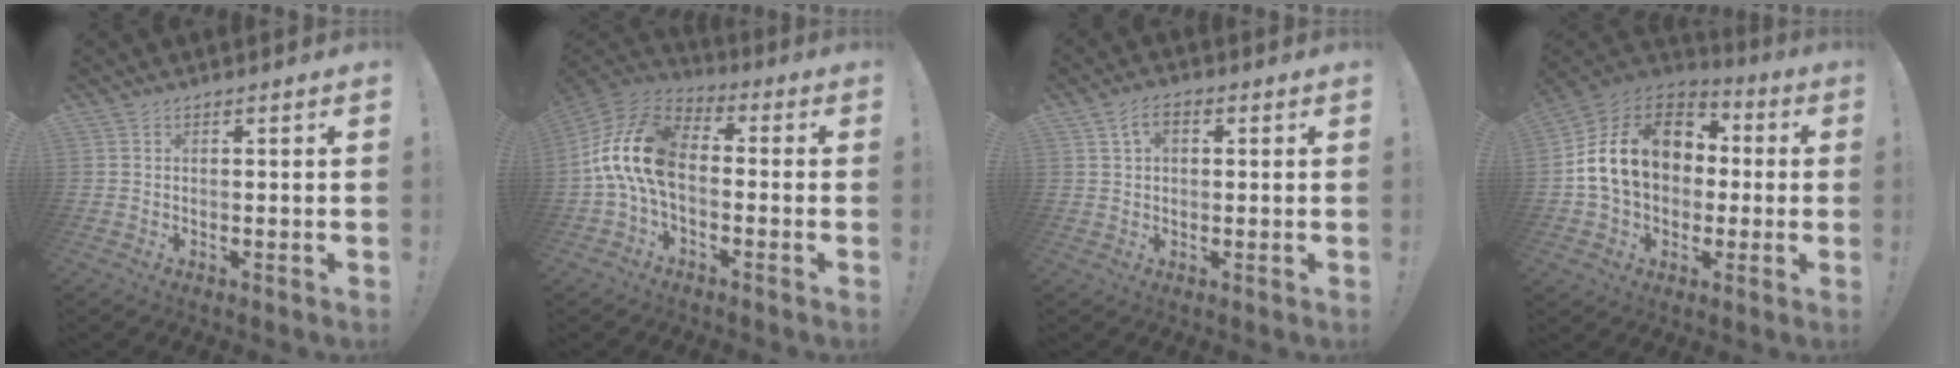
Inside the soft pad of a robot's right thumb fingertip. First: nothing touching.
{"total": 16.9, "force": [-0.9, 9.9, 13.7], "torque": [-0.267, 0.023, -0.007]}
{"total": 4.2, "force": [1.3, 2.7, 2.9], "torque": [-0.042, 0.004, 0.023]}
{"total": 19.4, "force": [3.1, 14.6, 12.5], "torque": [-0.191, 0.012, 0.067]}